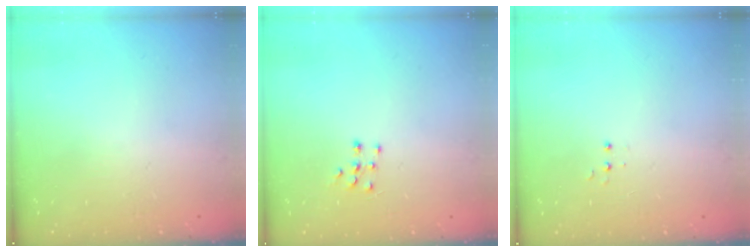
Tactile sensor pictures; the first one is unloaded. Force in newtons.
{"total": 6.0, "press": 6.0, "slide": 0.4}
{"total": 3.1, "press": 3.0, "slide": 0.8}